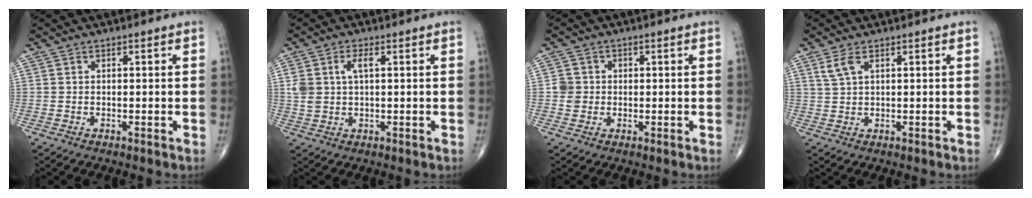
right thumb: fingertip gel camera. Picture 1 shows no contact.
{"total": 4.9, "force": [1.3, 2.5, 4.1], "torque": [-0.092, 0.009, 0.028]}
{"total": 3.0, "force": [0.1, 3.0, 0.6], "torque": [0.012, 0.006, 0.001]}
{"total": 2.9, "force": [1.5, 1.2, 2.2], "torque": [-0.052, 0.007, 0.039]}